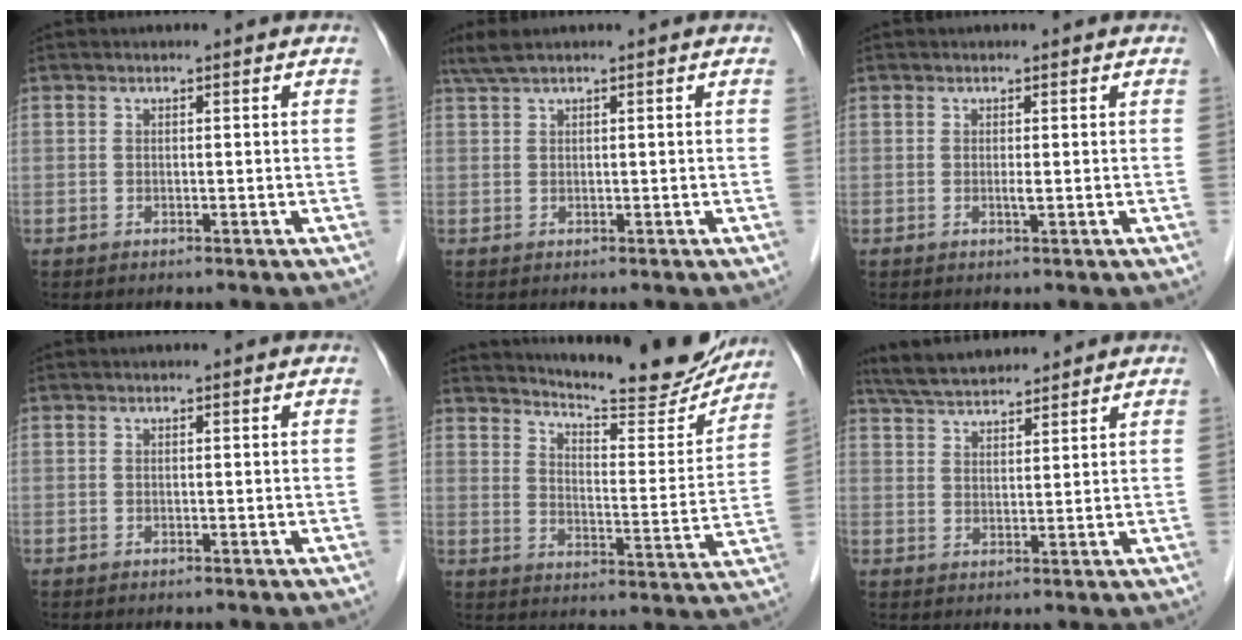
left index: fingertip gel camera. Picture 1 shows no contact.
{"total": 2.3, "force": [1.7, 0.0, 1.5], "torque": [-0.037, 0.015, 0.041]}
{"total": 0.6, "force": [-0.1, 0.0, 0.6], "torque": [-0.014, -0.006, -0.003]}
{"total": 0.0}
{"total": 18.5, "force": [17.3, 2.3, 6.1], "torque": [-0.088, -0.050, 0.225]}
{"total": 8.4, "force": [7.7, 1.6, 3.0], "torque": [-0.058, 0.027, 0.139]}